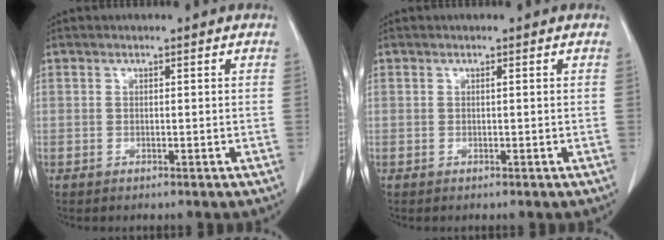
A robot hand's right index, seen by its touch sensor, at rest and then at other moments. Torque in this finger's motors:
{"motor_torque": [0.21, -0.07, 0.02, 0.02]}